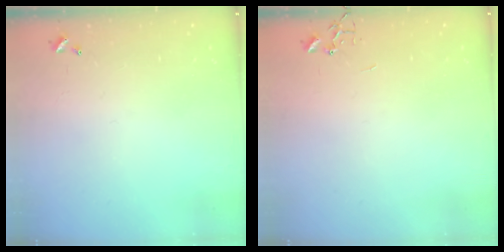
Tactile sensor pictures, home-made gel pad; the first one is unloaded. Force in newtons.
{"total": 0.0}